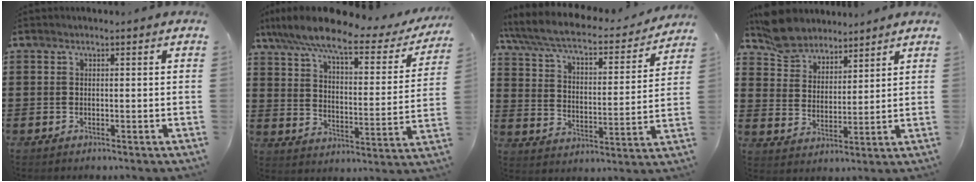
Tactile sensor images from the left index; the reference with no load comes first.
{"total": 9.2, "force": [7.4, 1.3, 5.4], "torque": [-0.134, -0.037, 0.121]}
{"total": 6.6, "force": [5.8, 0.8, 2.9], "torque": [-0.083, -0.038, 0.096]}
{"total": 6.7, "force": [6.1, 2.7, 0.7], "torque": [-0.044, -0.014, 0.116]}